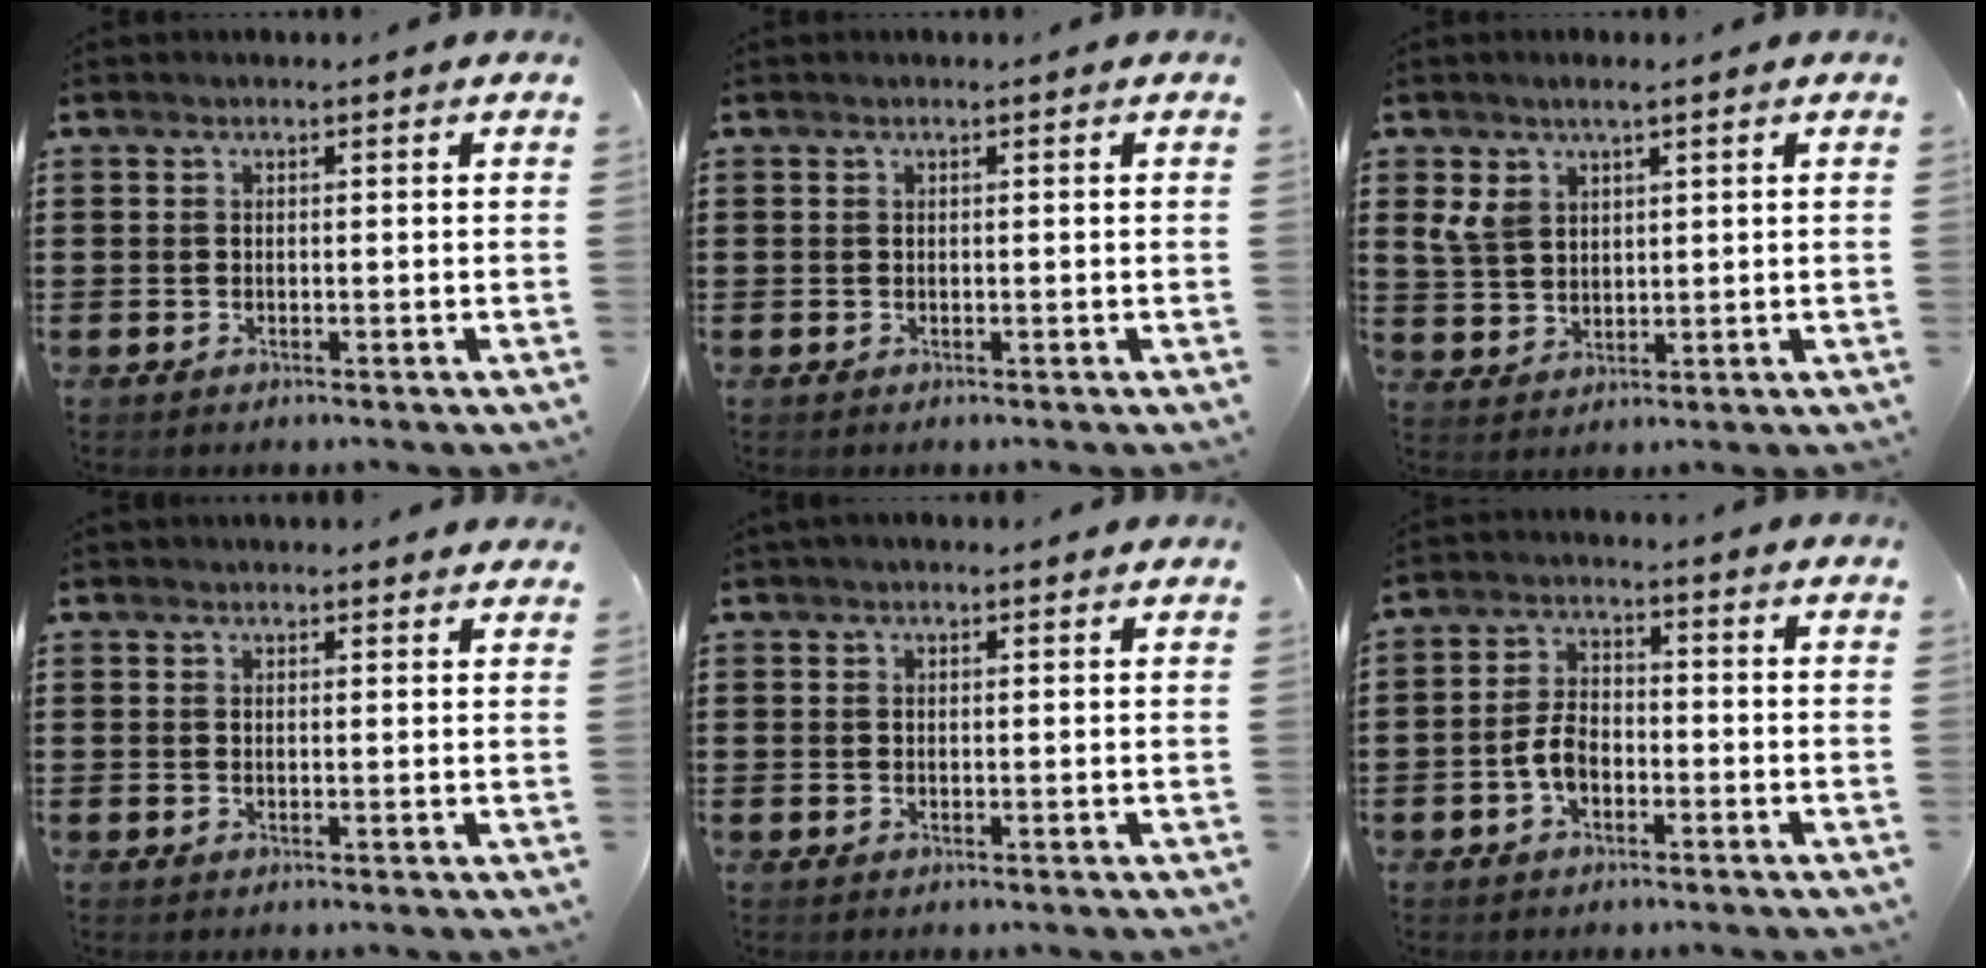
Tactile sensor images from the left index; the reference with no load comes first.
{"total": 0.0}
{"total": 4.1, "force": [2.3, 2.6, 2.3], "torque": [-0.054, 0.009, 0.041]}
{"total": 1.5, "force": [1.5, 0.2, 0.2], "torque": [-0.007, 0.003, 0.029]}
{"total": 1.0, "force": [0.8, 0.3, 0.3], "torque": [-0.008, 0.003, 0.016]}
{"total": 4.4, "force": [-1.7, 2.6, 3.2], "torque": [-0.085, -0.002, -0.040]}